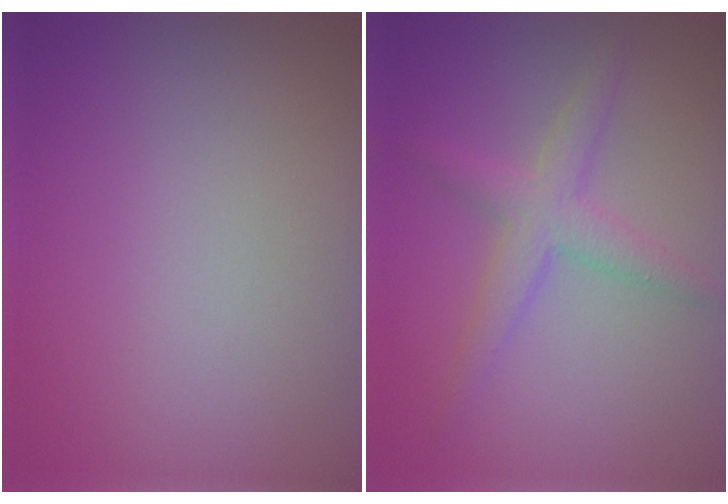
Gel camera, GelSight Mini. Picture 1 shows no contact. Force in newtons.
{"total": 3.0, "press": 3.0, "slide": 0.2}